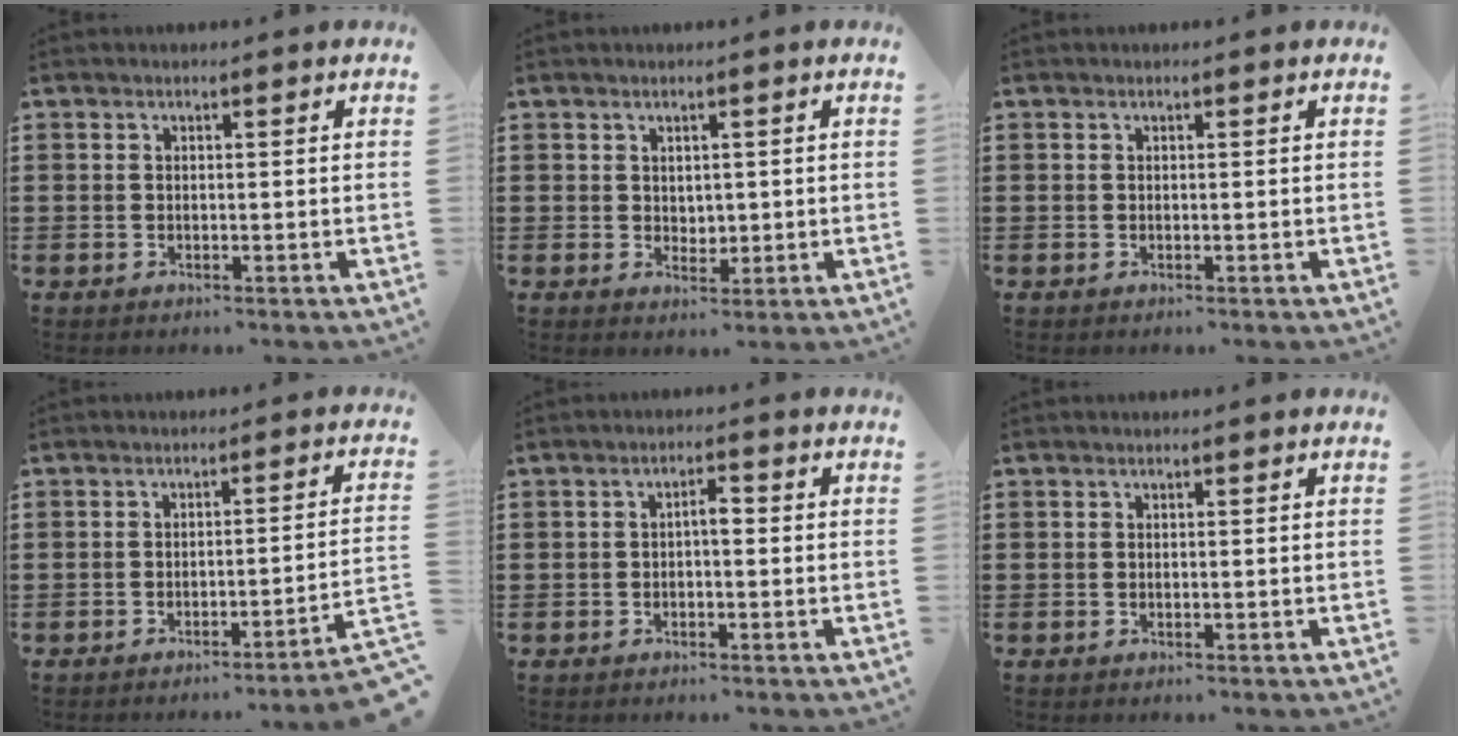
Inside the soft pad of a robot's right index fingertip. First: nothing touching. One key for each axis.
{"total": 1.9, "fx": 1.1, "fy": 1.5, "fz": 0.3, "tx": -0.003, "ty": 0.006, "tz": 0.017}
{"total": 0.0}
{"total": 3.3, "fx": -2.4, "fy": -0.6, "fz": 2.1, "tx": -0.039, "ty": -0.013, "tz": -0.049}
{"total": 2.0, "fx": -0.3, "fy": 0.6, "fz": 1.9, "tx": -0.036, "ty": 0.004, "tz": -0.009}
{"total": 0.0}